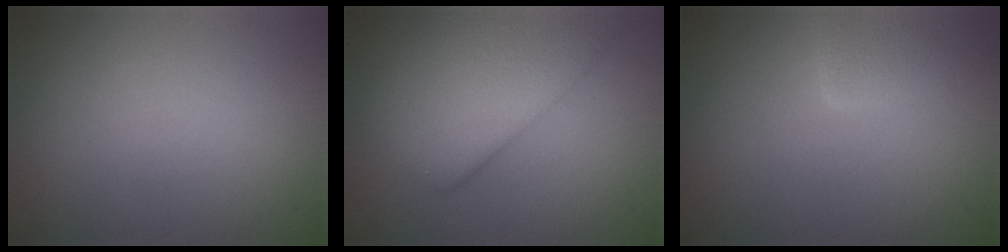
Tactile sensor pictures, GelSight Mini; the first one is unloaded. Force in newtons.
{"total": 7.3, "press": 7.3, "slide": 0.5}
{"total": 2.6, "press": 2.5, "slide": 0.3}